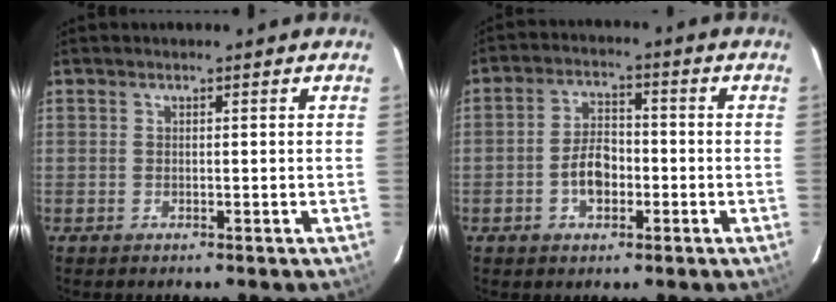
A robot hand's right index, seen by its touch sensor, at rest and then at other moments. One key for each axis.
{"total": 6.4, "fx": -2.1, "fy": 3.8, "fz": 4.7, "tx": -0.091, "ty": 0.014, "tz": -0.031}